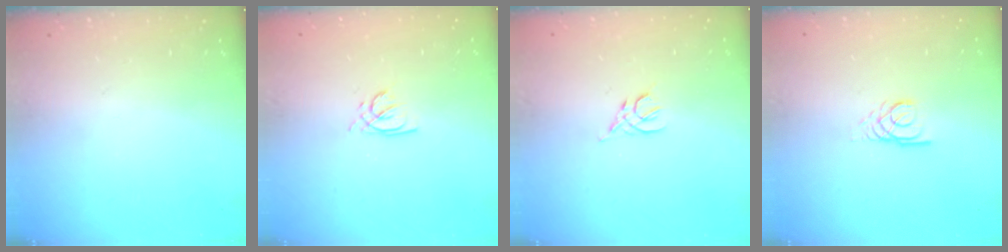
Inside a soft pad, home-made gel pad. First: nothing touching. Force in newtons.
{"total": 2.6, "press": 2.6, "slide": 0.2}
{"total": 2.5, "press": 2.4, "slide": 0.7}
{"total": 2.4, "press": 2.4, "slide": 0.1}